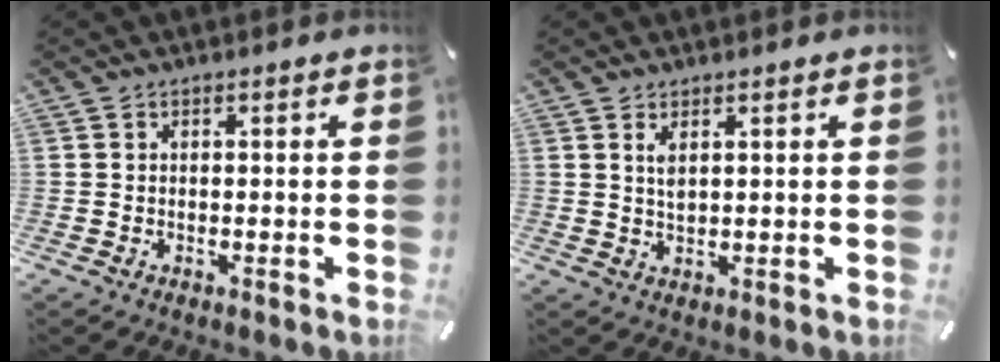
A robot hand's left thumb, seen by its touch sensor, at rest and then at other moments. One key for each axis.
{"total": 2.3, "fx": 1.2, "fy": 0.9, "fz": 1.8, "tx": -0.040, "ty": 0.001, "tz": 0.020}